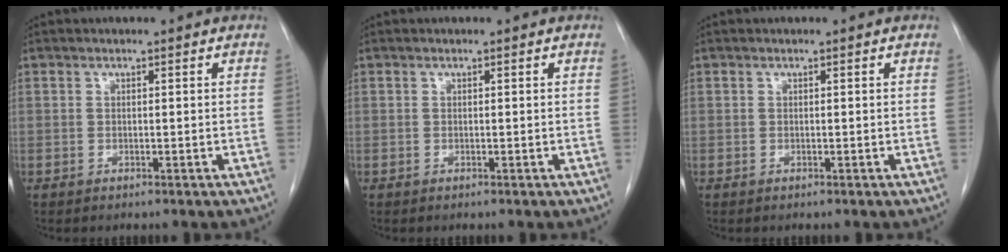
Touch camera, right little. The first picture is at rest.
{"total": 0.0}
{"total": 0.0}